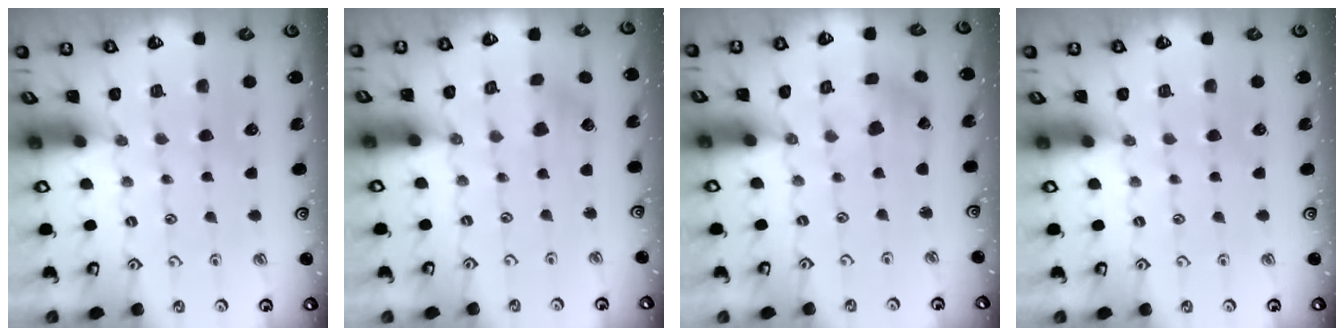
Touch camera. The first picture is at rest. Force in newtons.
{"total": 2.7, "press": 2.7, "slide": 0.3}
{"total": 1.8, "press": 1.8, "slide": 0.3}
{"total": 0.0}